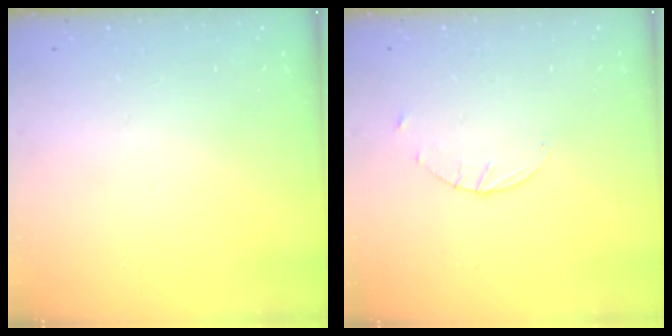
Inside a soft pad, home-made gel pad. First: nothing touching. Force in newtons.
{"total": 1.7, "press": 1.7, "slide": 0.3}